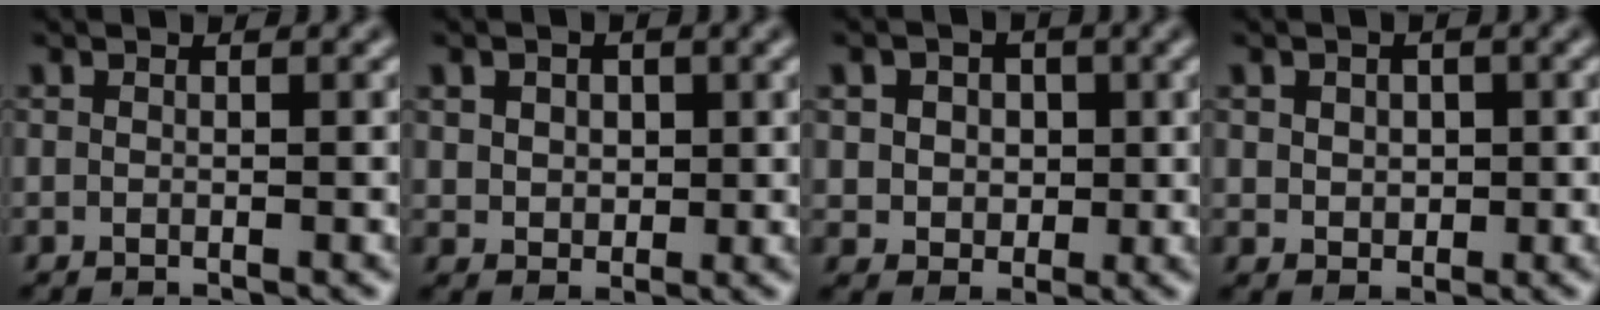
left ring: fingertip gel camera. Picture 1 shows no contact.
{"total": 3.3, "force": [1.3, 2.5, 1.7], "torque": [-0.044, 0.008, 0.021]}
{"total": 4.9, "force": [1.4, 4.1, 2.3], "torque": [-0.046, 0.015, 0.012]}
{"total": 2.3, "force": [0.5, 1.9, 1.2], "torque": [-0.020, 0.005, 0.004]}